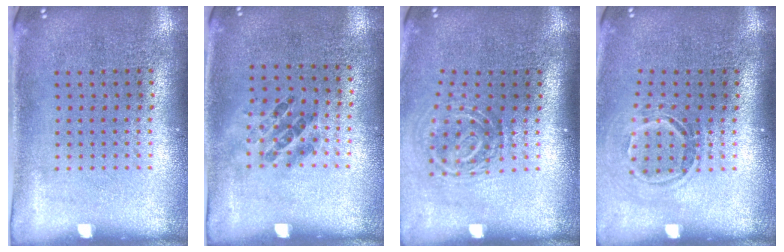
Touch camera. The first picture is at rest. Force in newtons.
{"total": 1.1, "press": 0.6, "slide": 0.9}
{"total": 1.8, "press": 1.2, "slide": 1.4}
{"total": 1.6, "press": 1.1, "slide": 1.2}